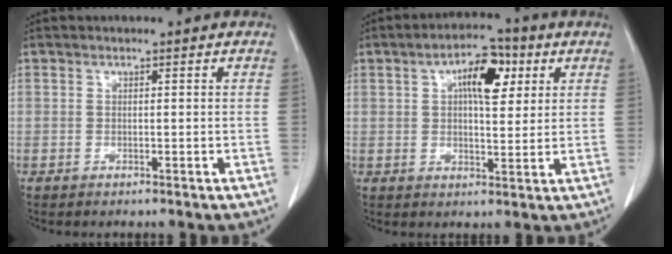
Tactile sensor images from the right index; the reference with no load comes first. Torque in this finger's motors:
{"motor_torque": [0.28, 0.18, 0.31, 0.10]}